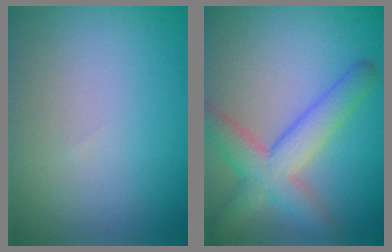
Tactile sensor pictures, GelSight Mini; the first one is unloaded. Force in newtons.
{"total": 5.6, "press": 5.6, "slide": 0.3}